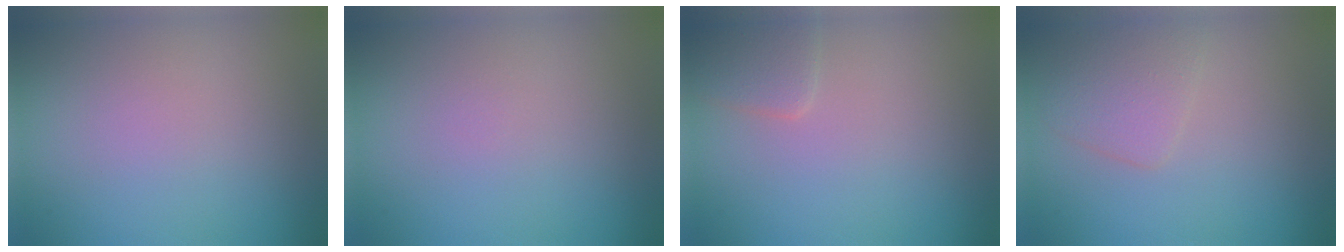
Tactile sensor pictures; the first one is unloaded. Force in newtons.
{"total": 0.0}
{"total": 2.1, "press": 2.0, "slide": 0.2}
{"total": 2.5, "press": 2.5, "slide": 0.2}